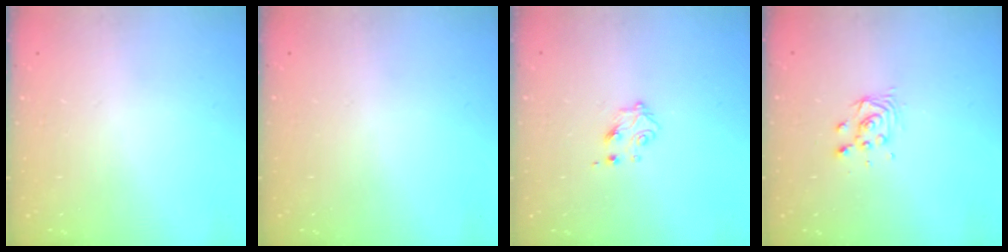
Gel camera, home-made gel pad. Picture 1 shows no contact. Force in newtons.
{"total": 0.0}
{"total": 4.6, "press": 4.5, "slide": 0.6}
{"total": 4.1, "press": 4.1, "slide": 0.4}